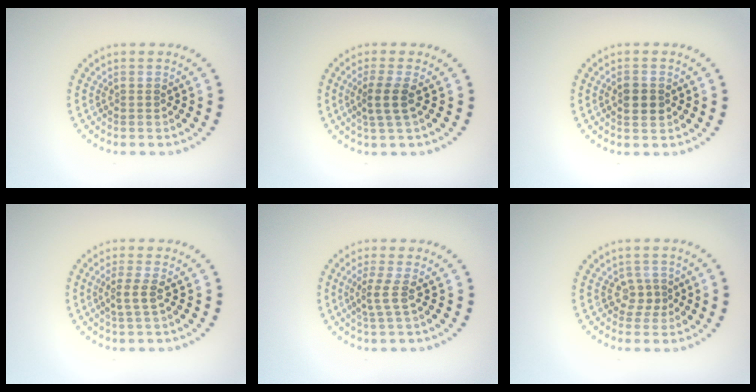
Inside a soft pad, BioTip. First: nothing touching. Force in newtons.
{"total": 2.2, "press": 1.8, "slide": 1.3}
{"total": 2.2, "press": 2.2, "slide": 0.0}
{"total": 1.8, "press": 1.4, "slide": 1.1}
{"total": 1.9, "press": 1.4, "slide": 1.3}
{"total": 1.7, "press": 1.3, "slide": 1.2}